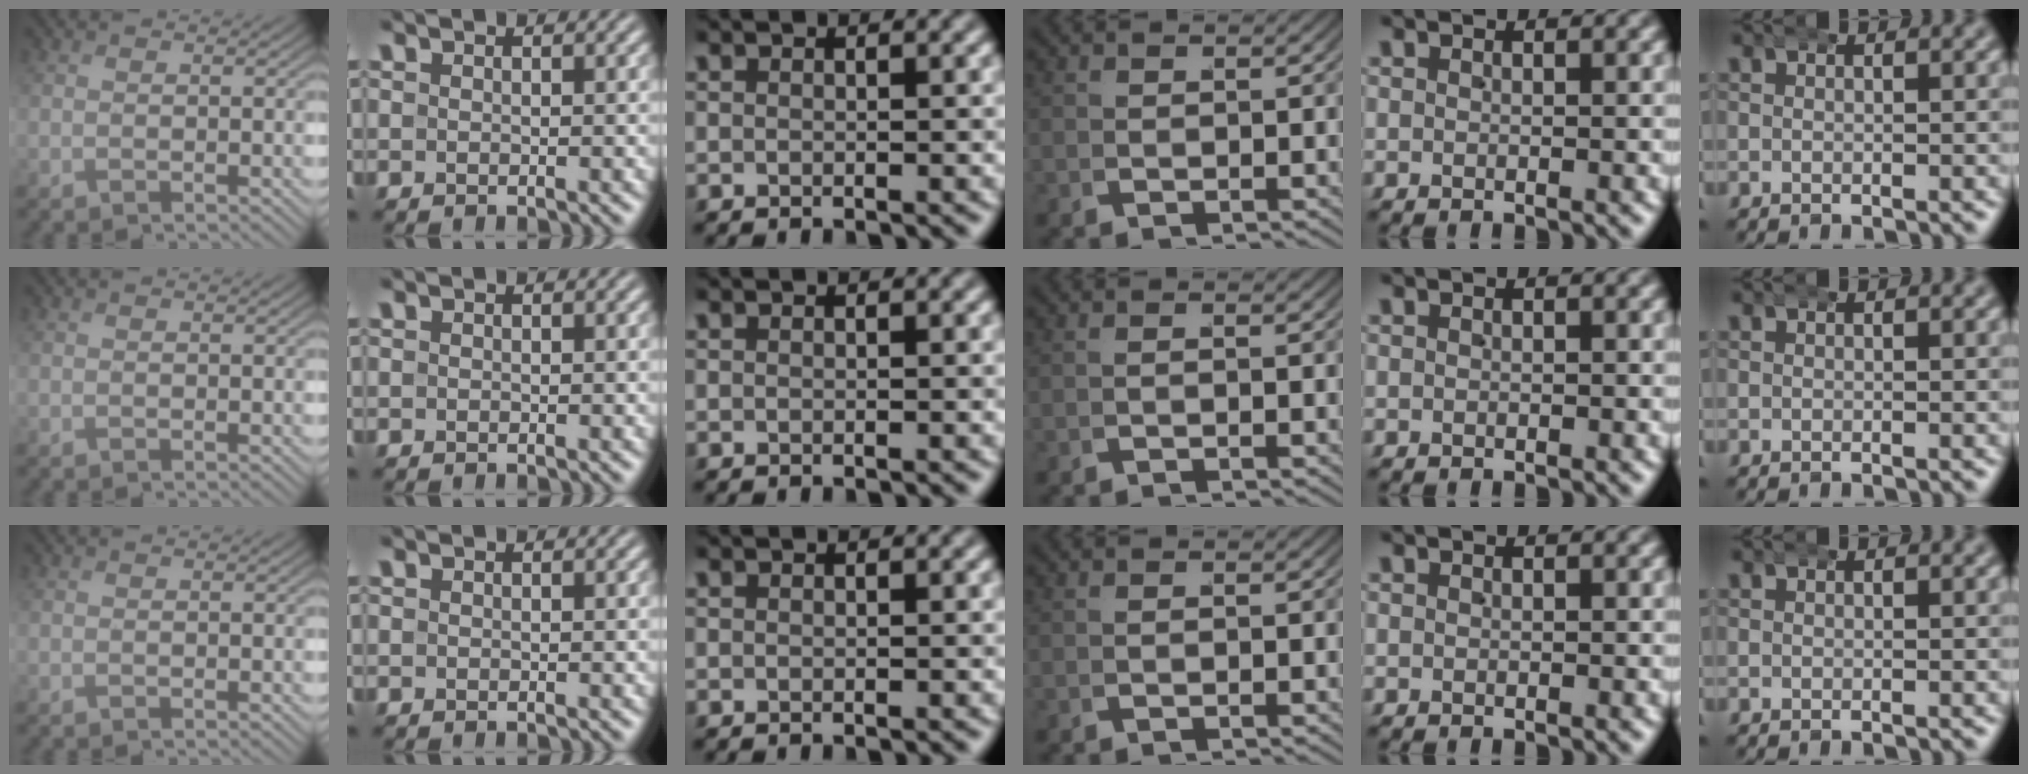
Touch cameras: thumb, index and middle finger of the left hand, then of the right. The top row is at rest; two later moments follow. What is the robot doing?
{"motion": "wrap", "object": "aluminum foil"}